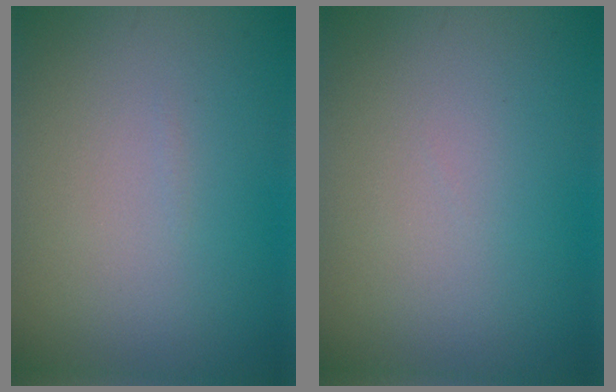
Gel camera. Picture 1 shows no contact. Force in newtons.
{"total": 0.0}